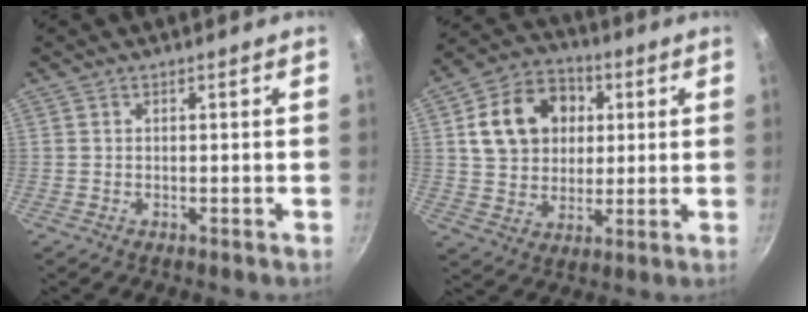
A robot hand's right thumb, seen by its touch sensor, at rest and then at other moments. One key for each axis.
{"total": 15.4, "fx": 3.7, "fy": 12.3, "fz": 8.6, "tx": -0.120, "ty": 0.015, "tz": 0.058}